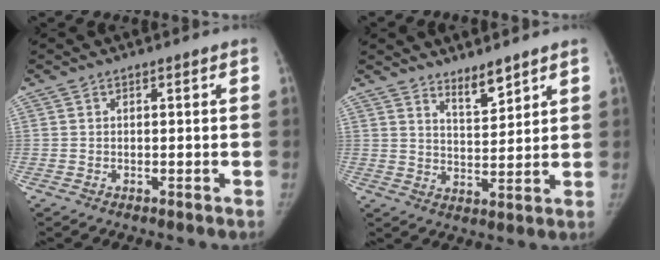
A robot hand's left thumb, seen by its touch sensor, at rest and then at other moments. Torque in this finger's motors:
{"motor_torque": [-0.22, -0.18, 0.32, 0.22, -0.06]}